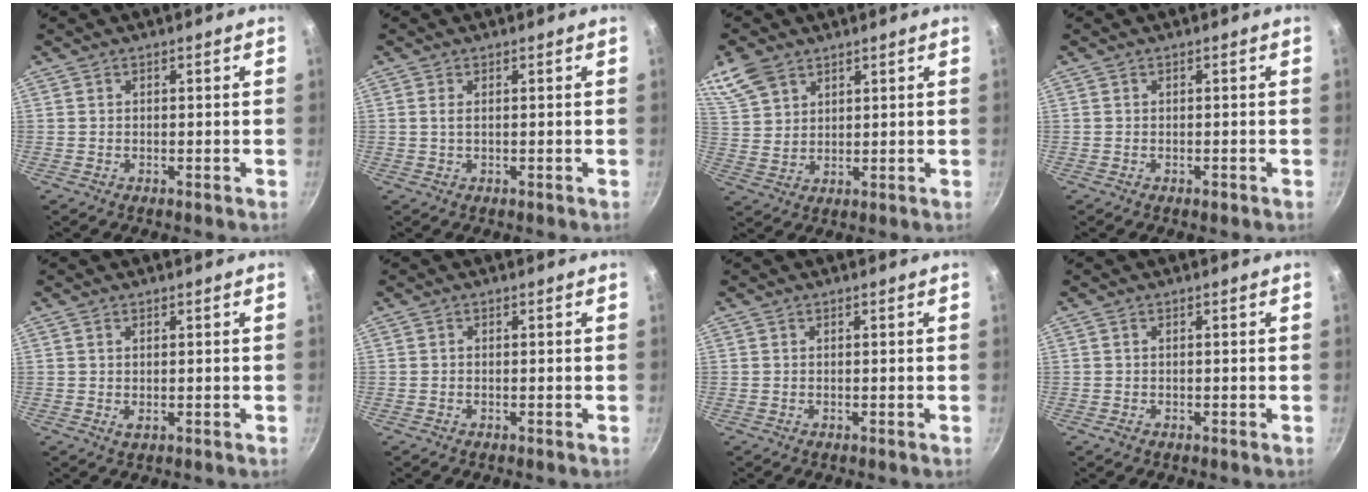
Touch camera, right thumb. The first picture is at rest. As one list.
[{"total": 0.7, "force": [0.1, 0.3, 0.6], "torque": [-0.012, 0.000, 0.002]}, {"total": 8.2, "force": [5.4, 5.0, 3.5], "torque": [-0.053, -0.013, 0.115]}, {"total": 0.7, "force": [-0.4, 0.4, 0.4], "torque": [-0.008, 0.003, -0.005]}, {"total": 0.8, "force": [0.2, 0.5, 0.7], "torque": [-0.013, -0.002, 0.004]}, {"total": 0.0}, {"total": 0.0}, {"total": 0.8, "force": [-0.4, 0.6, 0.4], "torque": [-0.008, 0.001, -0.005]}]